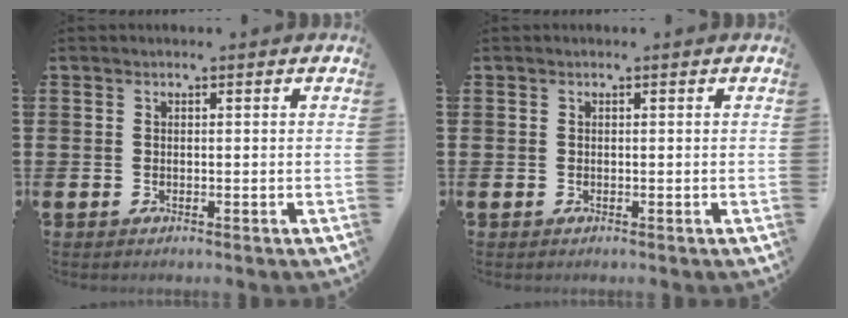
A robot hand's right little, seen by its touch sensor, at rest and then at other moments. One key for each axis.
{"total": 0.0}